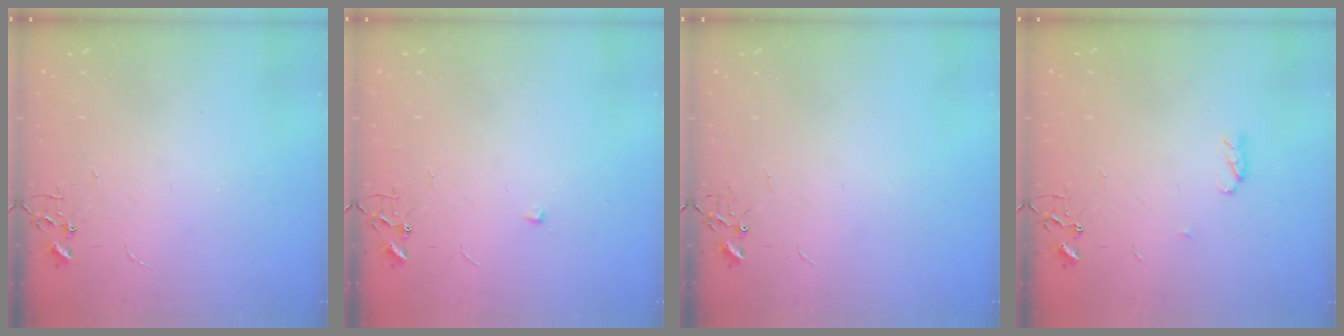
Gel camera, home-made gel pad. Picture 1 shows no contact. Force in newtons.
{"total": 5.1, "press": 5.1, "slide": 0.8}
{"total": 0.0}
{"total": 3.8, "press": 3.7, "slide": 0.6}